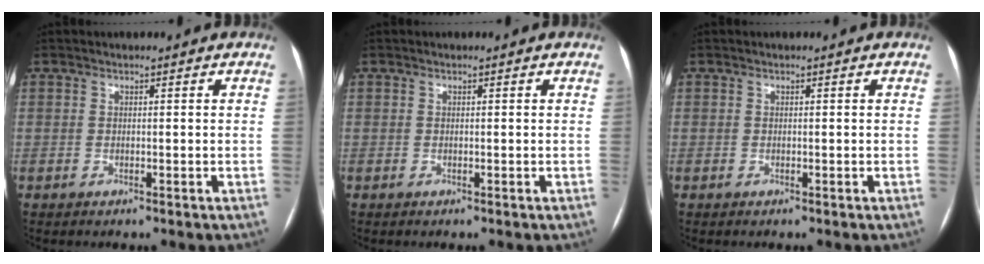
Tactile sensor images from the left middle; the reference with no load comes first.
{"total": 0.0}
{"total": 0.0}